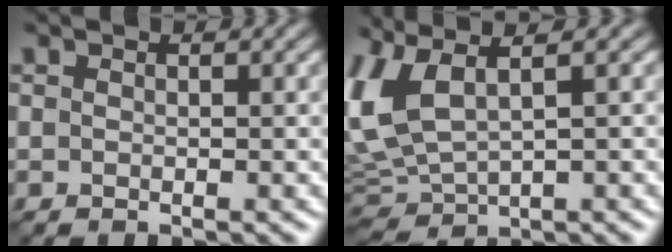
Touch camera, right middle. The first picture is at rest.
{"total": 6.1, "force": [1.2, 2.9, 5.2], "torque": [-0.139, 0.014, 0.027]}